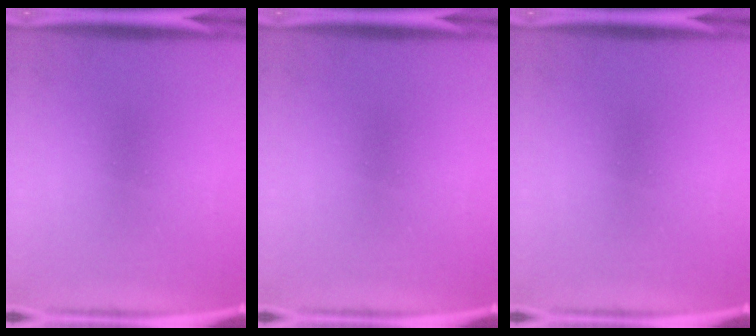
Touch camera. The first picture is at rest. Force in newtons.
{"total": 0.0}
{"total": 0.0}